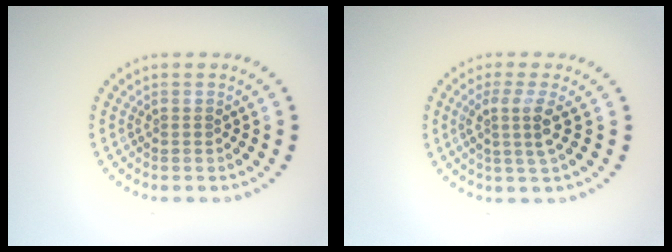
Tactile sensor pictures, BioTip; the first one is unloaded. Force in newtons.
{"total": 2.6, "press": 2.0, "slide": 1.7}